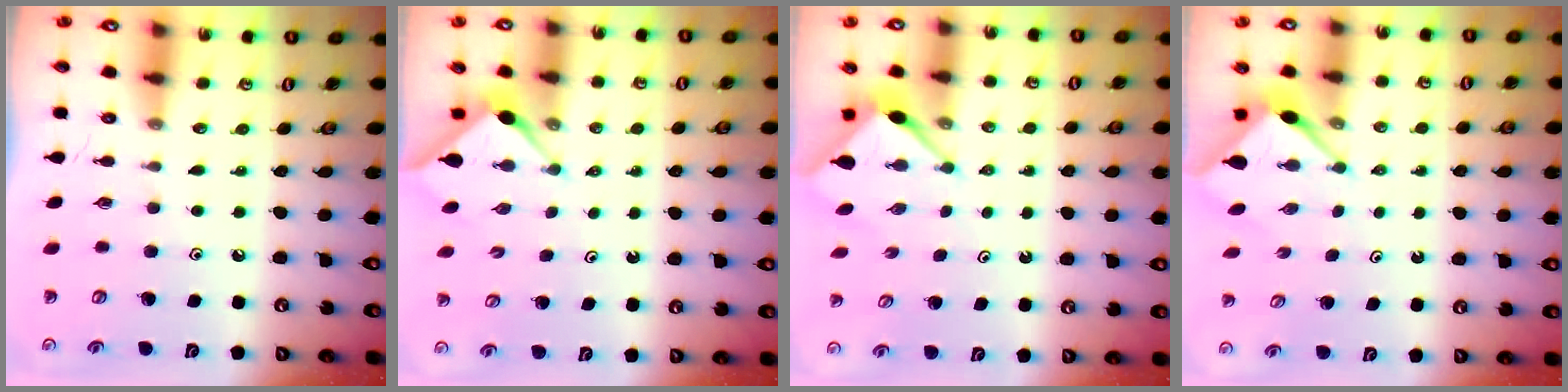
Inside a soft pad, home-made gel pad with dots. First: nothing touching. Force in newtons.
{"total": 3.0, "press": 2.9, "slide": 0.4}
{"total": 3.0, "press": 2.9, "slide": 0.3}
{"total": 3.0, "press": 3.0, "slide": 0.3}